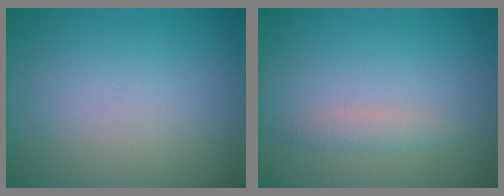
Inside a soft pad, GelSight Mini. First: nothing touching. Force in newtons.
{"total": 1.3, "press": 1.3, "slide": 0.0}